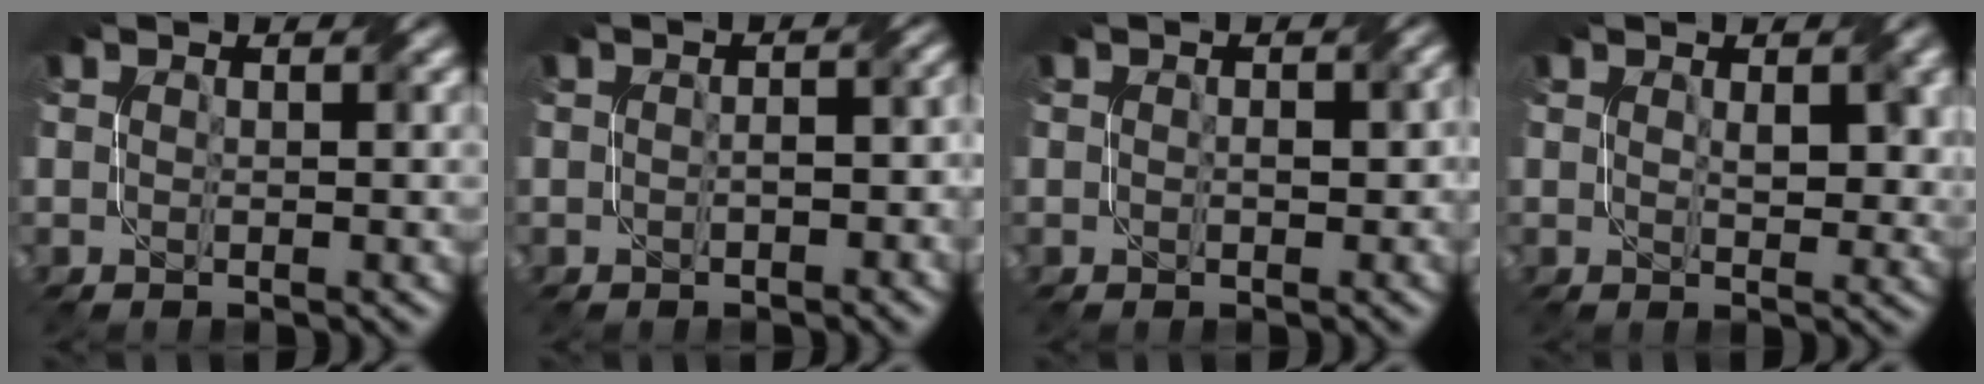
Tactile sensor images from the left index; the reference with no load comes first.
{"total": 2.5, "force": [-0.7, 1.5, 1.9], "torque": [-0.020, 0.003, 0.002]}
{"total": 2.1, "force": [0.0, 1.4, 1.6], "torque": [-0.014, 0.003, 0.013]}
{"total": 2.6, "force": [0.9, 1.1, 2.2], "torque": [-0.033, 0.002, 0.025]}